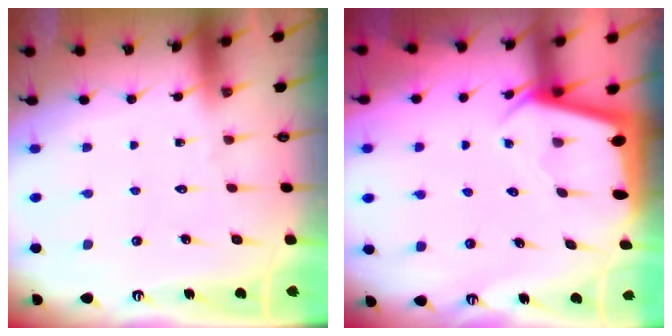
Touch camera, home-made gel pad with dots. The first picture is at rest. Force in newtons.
{"total": 2.5, "press": 2.5, "slide": 0.2}